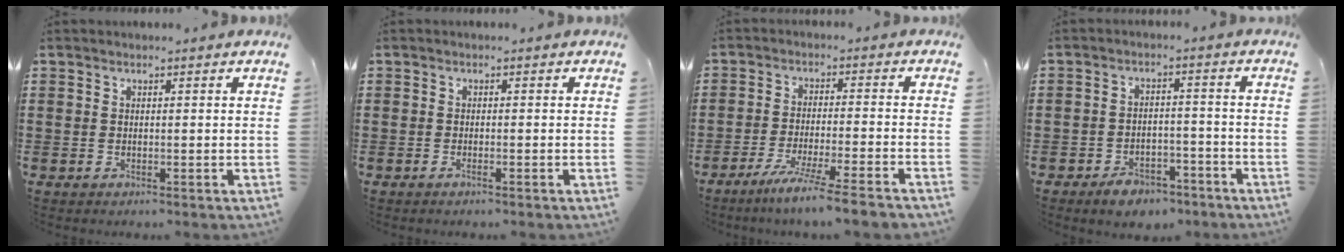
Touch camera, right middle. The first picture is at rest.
{"total": 0.6, "force": [-0.4, 0.0, 0.5], "torque": [-0.010, -0.002, -0.007]}
{"total": 6.4, "force": [-5.5, -0.9, 3.1], "torque": [-0.057, -0.019, -0.105]}
{"total": 4.2, "force": [-3.8, 1.5, 0.9], "torque": [-0.016, 0.014, -0.076]}